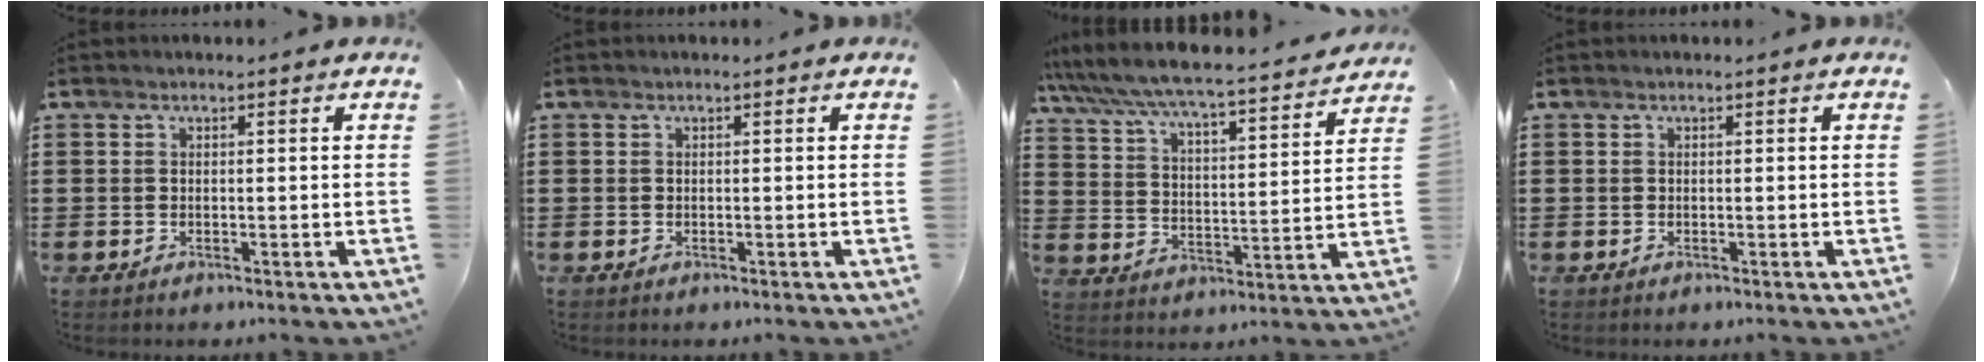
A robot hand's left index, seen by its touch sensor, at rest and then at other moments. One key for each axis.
{"total": 0.0}
{"total": 5.1, "fx": 4.8, "fy": -0.1, "fz": 1.5, "tx": -0.055, "ty": -0.042, "tz": 0.072}
{"total": 0.0}